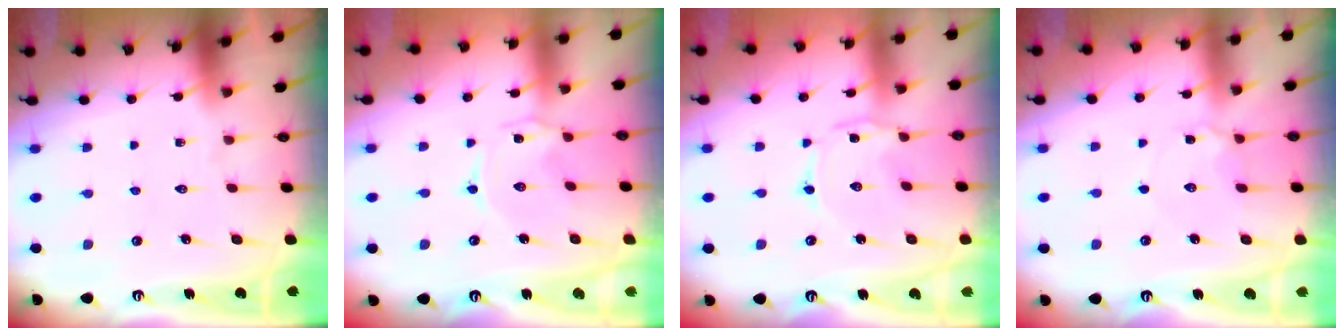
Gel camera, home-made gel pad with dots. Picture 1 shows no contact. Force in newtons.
{"total": 0.8, "press": 0.8, "slide": 0.3}
{"total": 1.0, "press": 1.0, "slide": 0.2}
{"total": 5.1, "press": 5.1, "slide": 0.6}